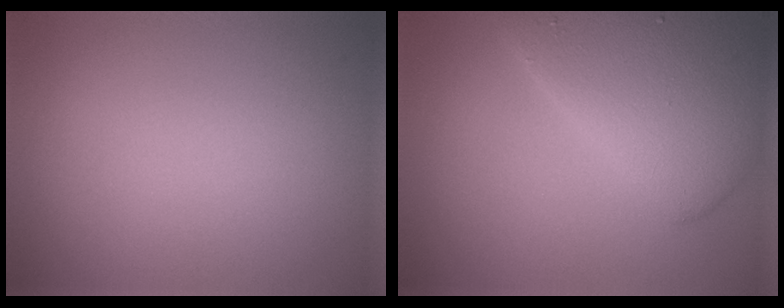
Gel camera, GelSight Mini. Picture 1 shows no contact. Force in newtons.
{"total": 7.2, "press": 7.2, "slide": 0.2}